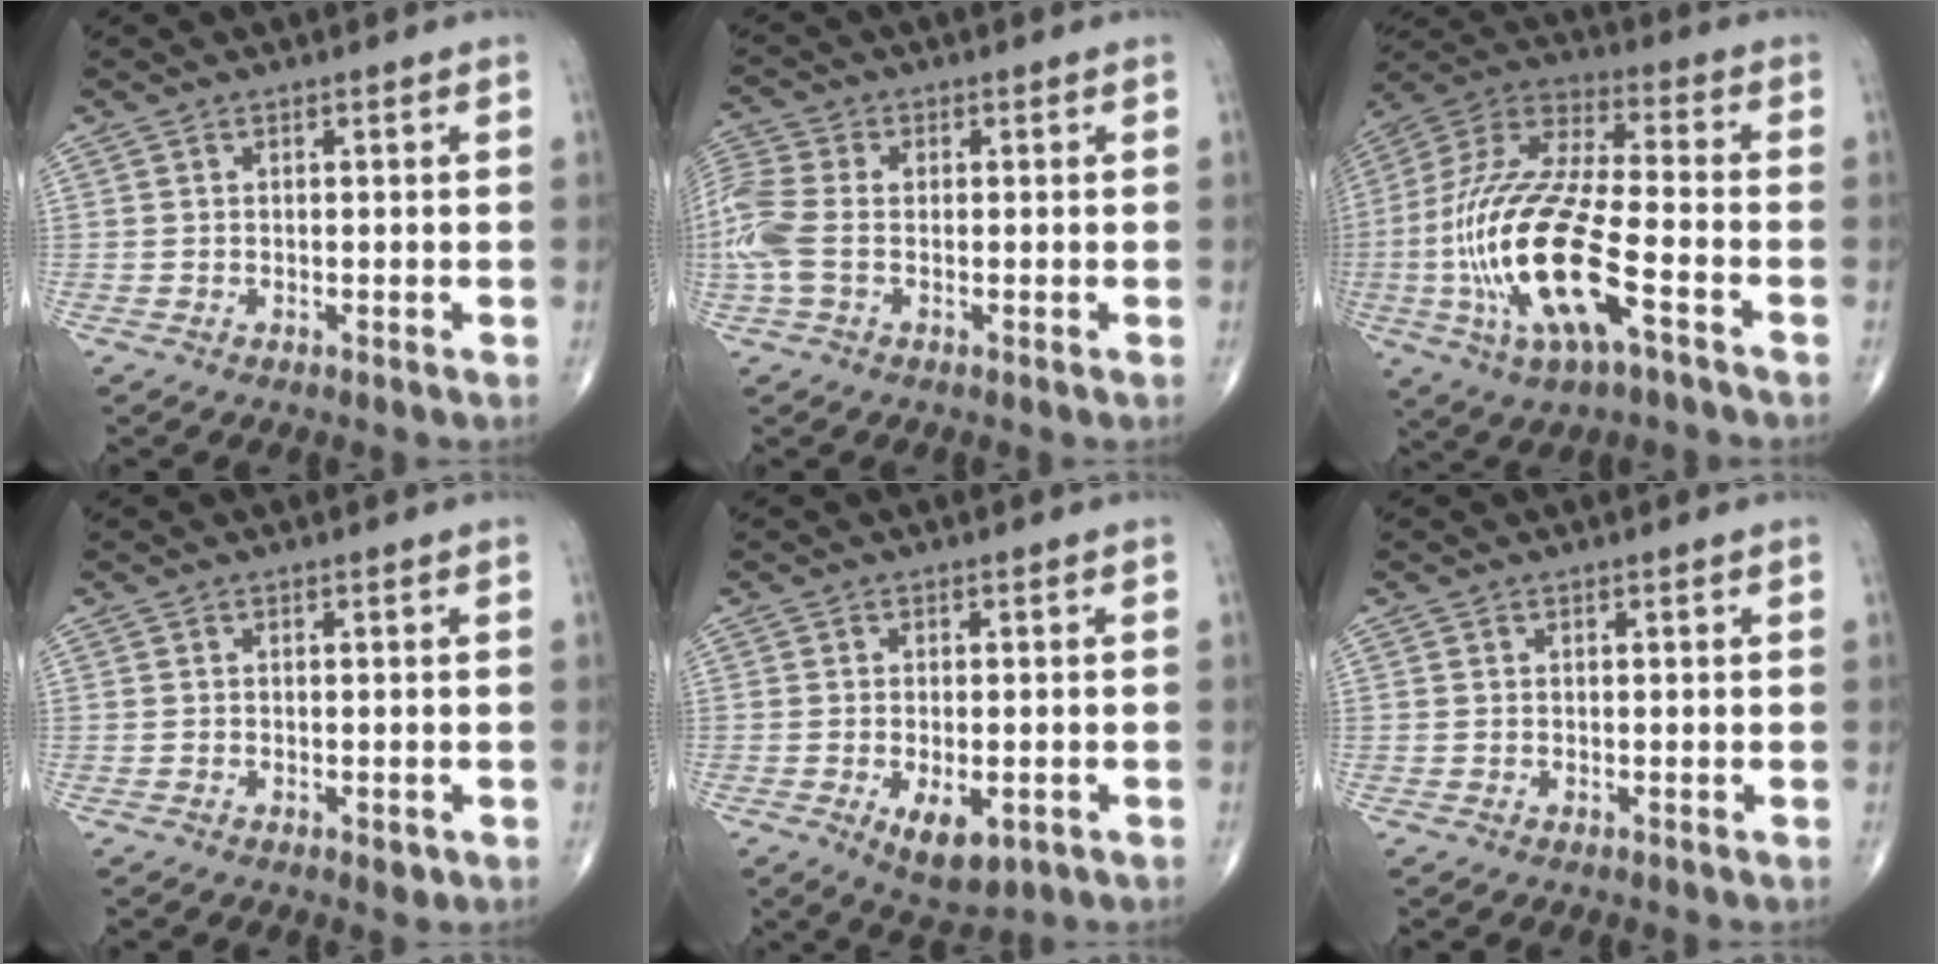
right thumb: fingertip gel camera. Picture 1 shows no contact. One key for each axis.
{"total": 8.3, "fx": -0.7, "fy": 5.2, "fz": 6.5, "tx": -0.182, "ty": 0.014, "tz": -0.017}
{"total": 23.1, "fx": -6.8, "fy": 7.6, "fz": 20.7, "tx": -0.468, "ty": 0.019, "tz": -0.118}
{"total": 1.4, "fx": -0.5, "fy": 0.7, "fz": 1.1, "tx": -0.009, "ty": -0.002, "tz": -0.006}
{"total": 6.5, "fx": -2.2, "fy": 3.1, "fz": 5.2, "tx": -0.078, "ty": -0.006, "tz": -0.024}
{"total": 0.0}